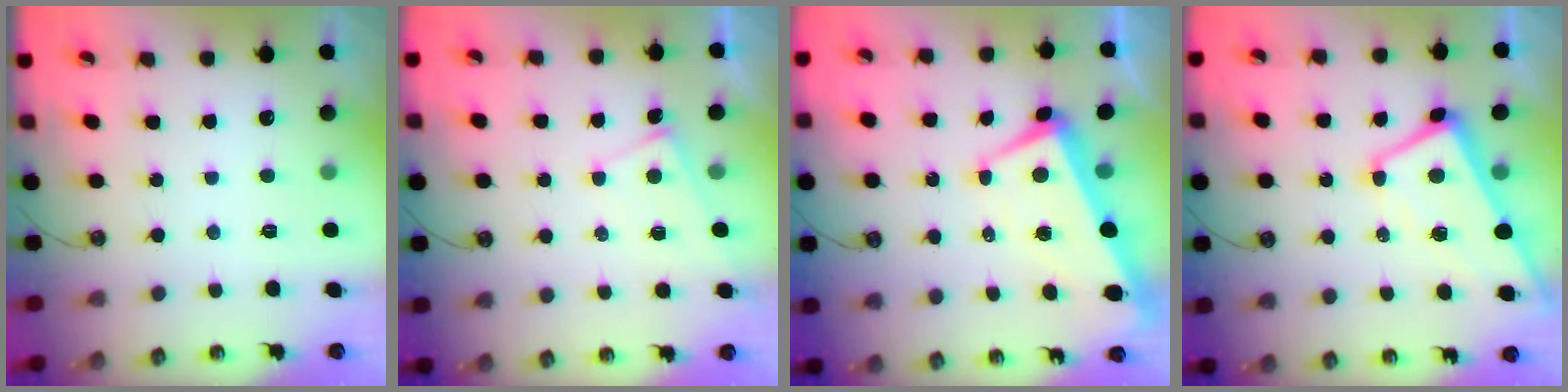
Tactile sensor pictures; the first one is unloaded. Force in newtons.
{"total": 2.8, "press": 2.8, "slide": 0.1}
{"total": 1.9, "press": 1.5, "slide": 1.1}
{"total": 2.6, "press": 2.5, "slide": 0.8}